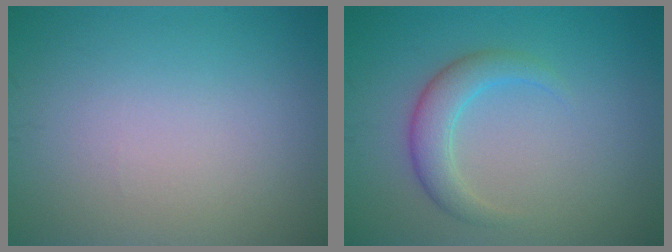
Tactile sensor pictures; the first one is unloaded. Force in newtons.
{"total": 3.0, "press": 3.0, "slide": 0.1}